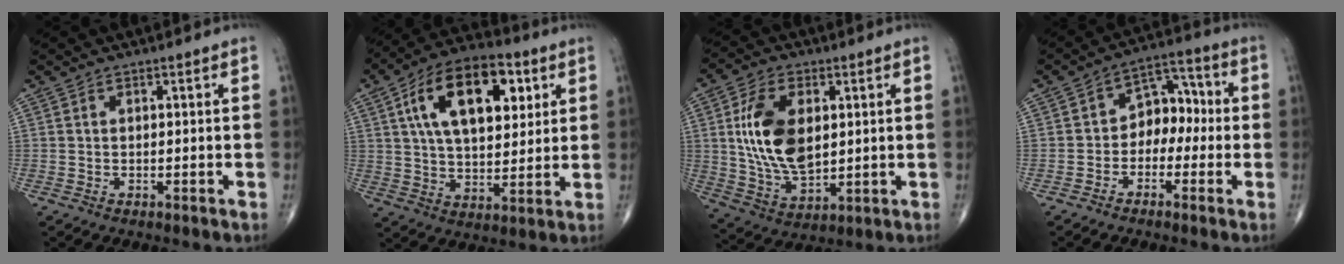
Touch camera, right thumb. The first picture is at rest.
{"total": 19.7, "force": [6.8, 10.6, 15.2], "torque": [-0.217, -0.006, 0.109]}
{"total": 15.0, "force": [2.5, 8.7, 12.0], "torque": [-0.215, -0.011, 0.054]}
{"total": 8.1, "force": [-1.1, 5.9, 5.4], "torque": [-0.045, 0.041, -0.035]}